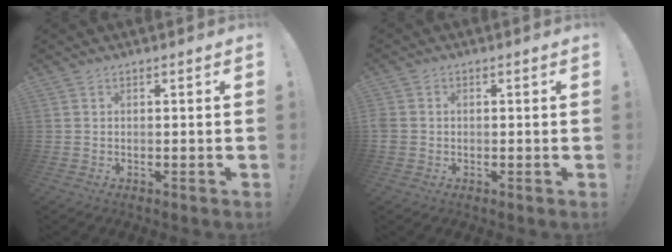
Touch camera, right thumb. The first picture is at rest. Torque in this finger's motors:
{"motor_torque": [0.05, 0.05, -0.01, 0.05, 0.02]}